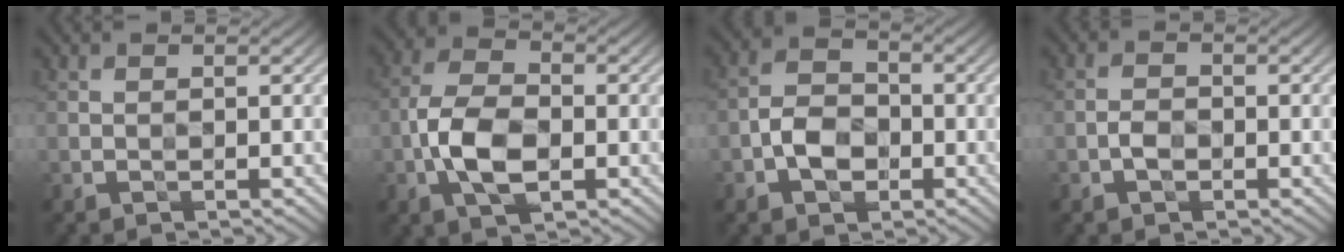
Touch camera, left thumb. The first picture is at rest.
{"total": 7.9, "force": [-2.0, 4.3, 6.3], "torque": [-0.138, 0.004, -0.048]}
{"total": 5.0, "force": [-1.8, 3.5, 3.2], "torque": [-0.062, 0.004, -0.041]}
{"total": 1.9, "force": [-0.8, 1.2, 1.3], "torque": [-0.025, 0.003, -0.020]}